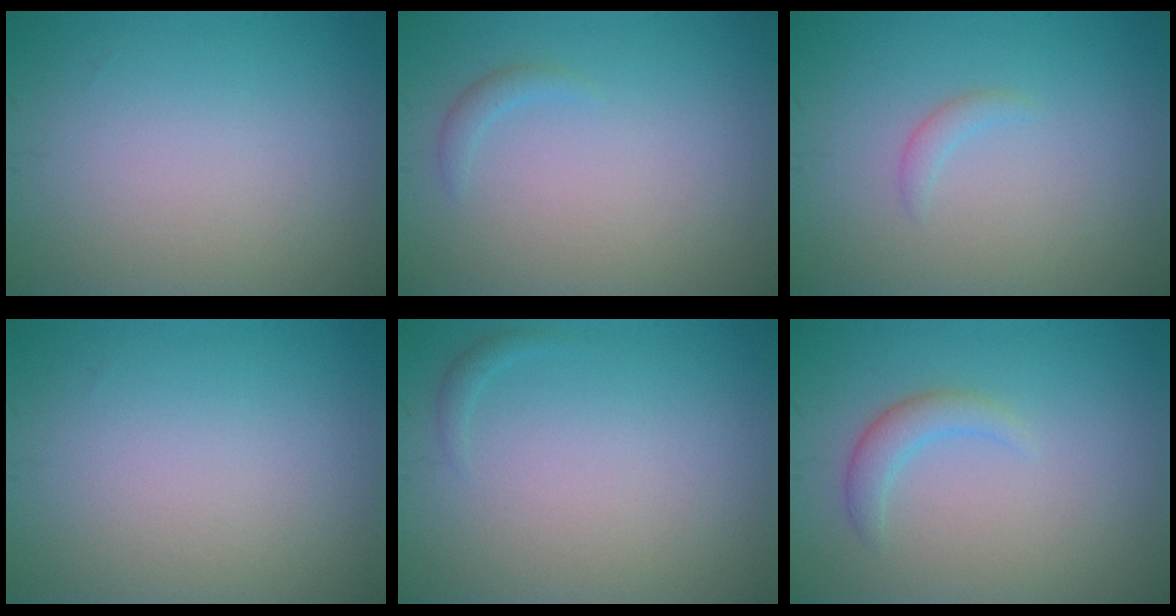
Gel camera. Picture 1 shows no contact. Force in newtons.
{"total": 0.9, "press": 0.9, "slide": 0.0}
{"total": 0.9, "press": 0.9, "slide": 0.1}
{"total": 0.0}
{"total": 0.6, "press": 0.6, "slide": 0.1}
{"total": 1.9, "press": 1.9, "slide": 0.0}